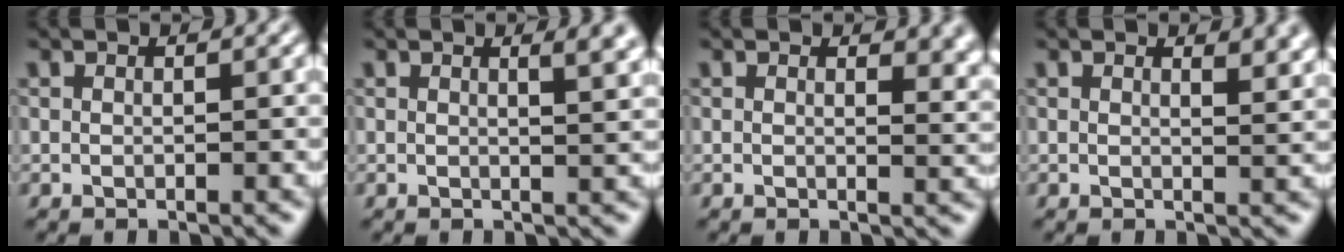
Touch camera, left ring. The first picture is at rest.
{"total": 2.9, "force": [1.5, 1.2, 2.2], "torque": [-0.008, 0.004, 0.015]}
{"total": 3.0, "force": [1.4, 1.5, 2.2], "torque": [-0.023, -0.006, 0.019]}
{"total": 2.6, "force": [1.6, 1.0, 1.8], "torque": [-0.021, -0.002, 0.025]}